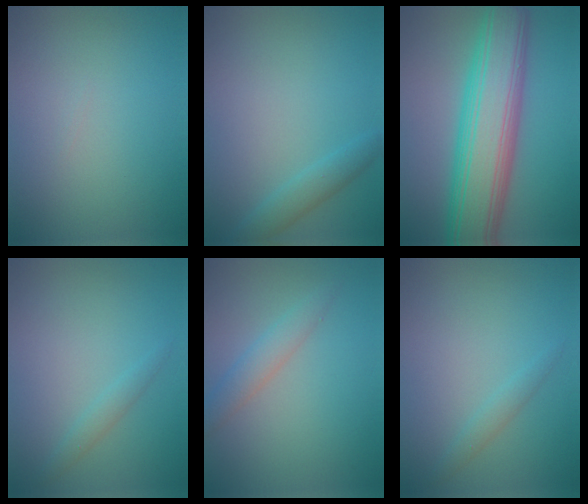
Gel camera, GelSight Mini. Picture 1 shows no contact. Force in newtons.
{"total": 1.9, "press": 1.9, "slide": 0.1}
{"total": 10.5, "press": 10.5, "slide": 0.6}
{"total": 1.1, "press": 1.1, "slide": 0.0}
{"total": 2.1, "press": 2.1, "slide": 0.0}
{"total": 1.1, "press": 1.1, "slide": 0.0}